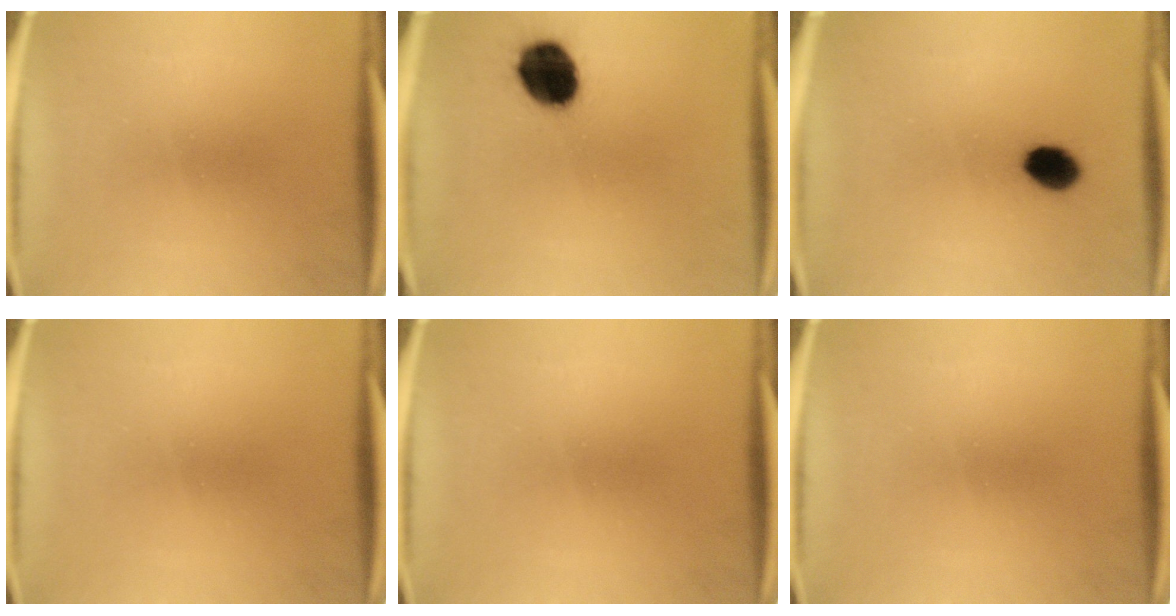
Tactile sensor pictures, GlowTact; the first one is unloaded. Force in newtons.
{"total": 13.0}
{"total": 6.2}
{"total": 0.0}
{"total": 0.0}
{"total": 0.0}